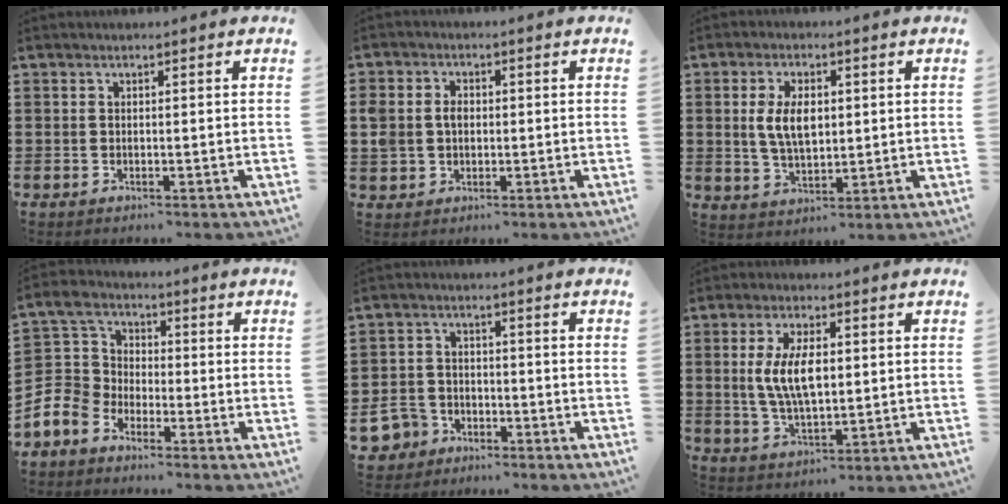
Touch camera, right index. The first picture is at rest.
{"total": 3.4, "force": [0.1, 2.8, 2.0], "torque": [-0.054, 0.010, -0.003]}
{"total": 6.1, "force": [0.7, 3.3, 5.1], "torque": [-0.104, 0.005, 0.008]}
{"total": 5.8, "force": [-2.4, 4.9, 1.7], "torque": [-0.080, -0.001, -0.060]}
{"total": 5.4, "force": [-3.5, 3.8, 1.5], "torque": [-0.076, 0.001, -0.079]}
{"total": 8.0, "force": [0.7, 3.4, 7.2], "torque": [-0.151, 0.005, 0.009]}